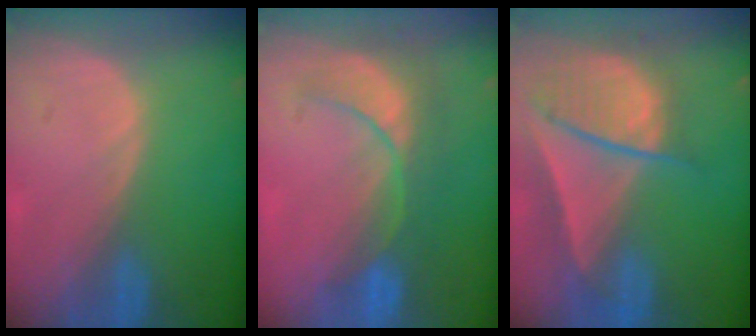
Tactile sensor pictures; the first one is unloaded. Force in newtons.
{"total": 7.9, "press": 7.5, "slide": 2.2}
{"total": 9.4, "press": 8.1, "slide": 4.7}